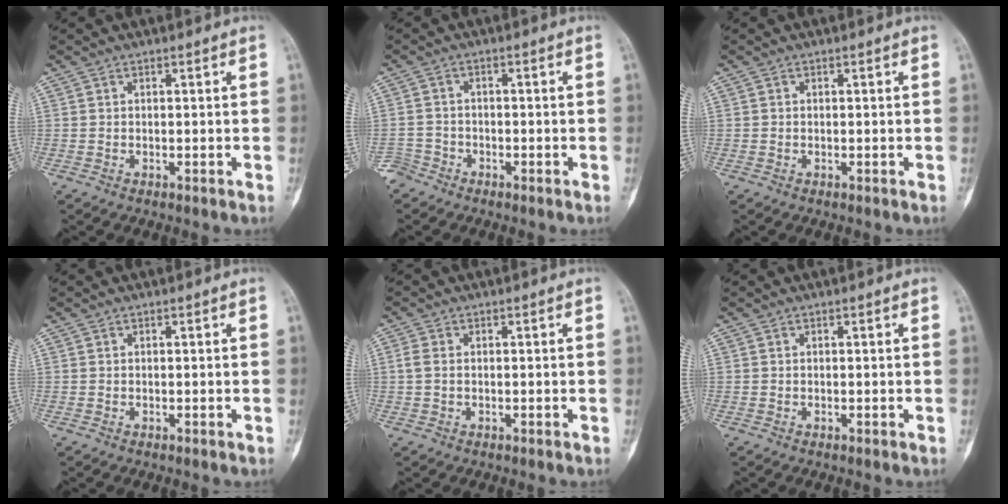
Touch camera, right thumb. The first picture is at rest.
{"total": 2.9, "force": [-2.4, 1.6, -0.5], "torque": [0.021, 0.009, -0.052]}
{"total": 0.0}
{"total": 0.0}
{"total": 2.2, "force": [0.0, 1.5, 1.5], "torque": [-0.041, 0.002, -0.001]}
{"total": 0.0}